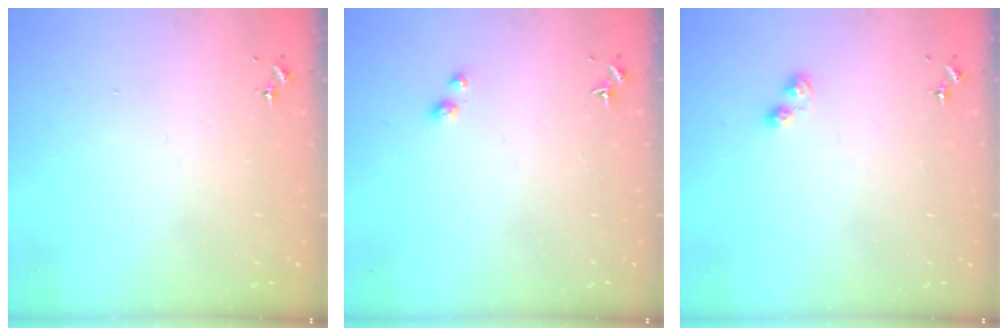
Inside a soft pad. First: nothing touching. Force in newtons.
{"total": 2.9, "press": 2.9, "slide": 0.2}
{"total": 3.1, "press": 3.1, "slide": 0.6}